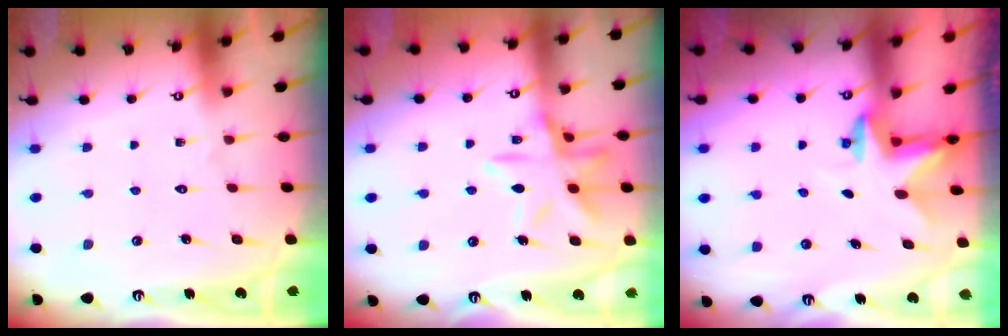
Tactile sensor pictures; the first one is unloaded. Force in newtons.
{"total": 13.5, "press": 13.5, "slide": 1.0}
{"total": 2.5, "press": 2.5, "slide": 0.4}